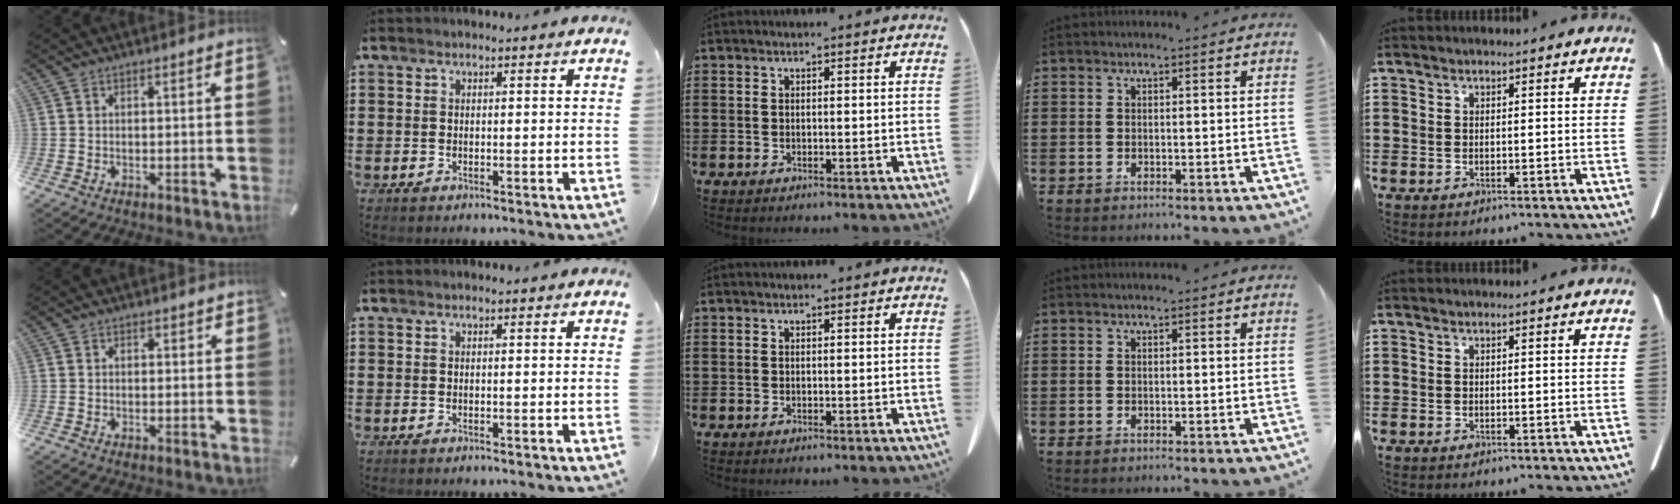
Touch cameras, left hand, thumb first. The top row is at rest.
{"thumb": {"total": 0.7, "force": [0.1, 0.6, 0.4], "torque": [0.000, 0.001, 0.000]}}